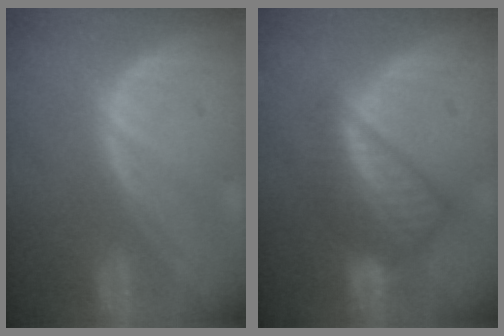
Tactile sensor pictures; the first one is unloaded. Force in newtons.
{"total": 7.1, "press": 6.8, "slide": 1.9}